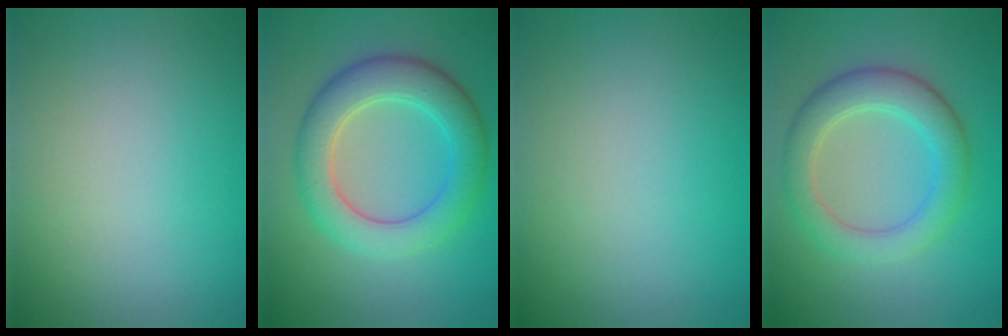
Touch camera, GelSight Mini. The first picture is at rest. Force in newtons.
{"total": 6.1, "press": 6.1, "slide": 0.1}
{"total": 0.0}
{"total": 4.7, "press": 4.7, "slide": 0.1}